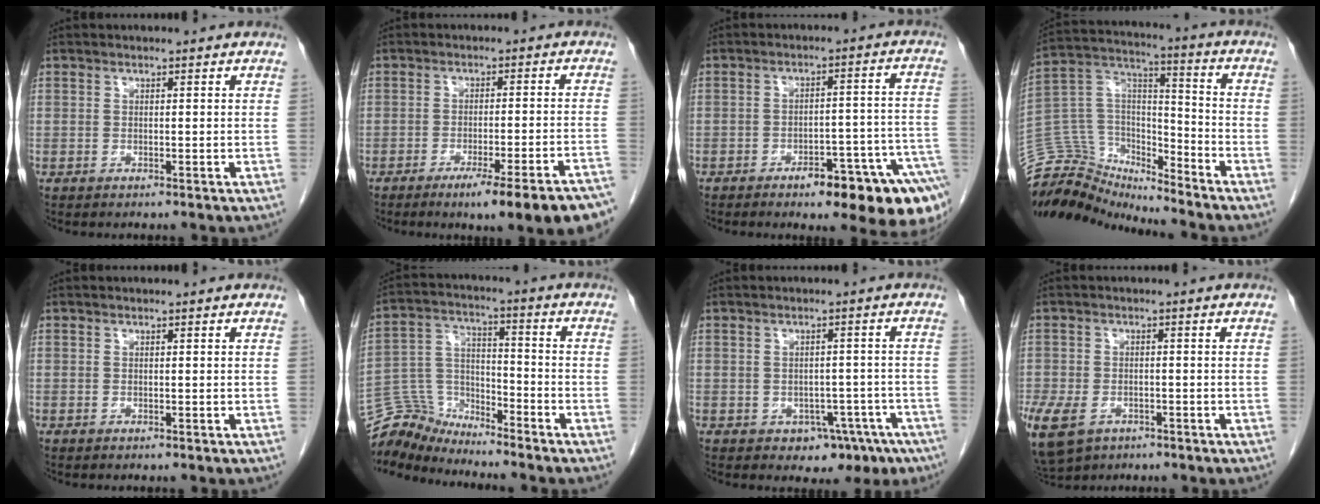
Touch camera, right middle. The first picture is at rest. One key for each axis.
{"total": 15.2, "fx": -11.6, "fy": 0.1, "fz": 9.8, "tx": -0.069, "ty": -0.001, "tz": -0.156}
{"total": 14.6, "fx": -9.3, "fy": 2.4, "fz": 11.1, "tx": -0.050, "ty": 0.033, "tz": -0.117}
{"total": 14.8, "fx": -14.5, "fy": 2.7, "fz": 0.7, "tx": -0.015, "ty": 0.072, "tz": -0.263}
{"total": 0.0}
{"total": 8.5, "fx": -8.3, "fy": 0.9, "fz": -1.0, "tx": 0.010, "ty": 0.029, "tz": -0.165}
{"total": 7.9, "fx": -5.1, "fy": 5.0, "fz": 3.5, "tx": -0.012, "ty": 0.015, "tz": -0.064}
{"total": 14.7, "fx": -7.4, "fy": 10.1, "fz": 7.6, "tx": -0.225, "ty": -0.018, "tz": -0.109}